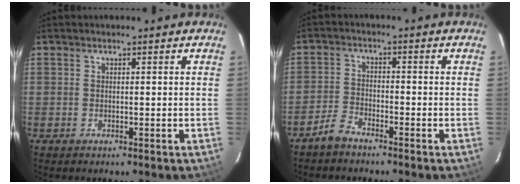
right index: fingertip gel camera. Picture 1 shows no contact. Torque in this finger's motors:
{"motor_torque": [0.37, -0.32, 0.10, 0.02]}